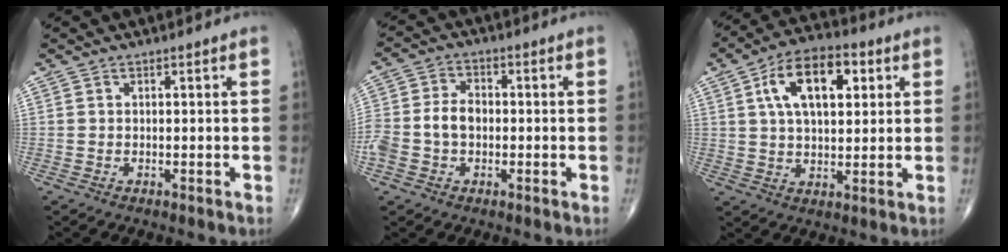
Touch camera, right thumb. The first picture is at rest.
{"total": 8.5, "force": [-1.2, 6.0, 5.9], "torque": [-0.122, 0.027, -0.026]}
{"total": 13.9, "force": [4.4, 7.3, 11.0], "torque": [-0.166, 0.006, 0.069]}